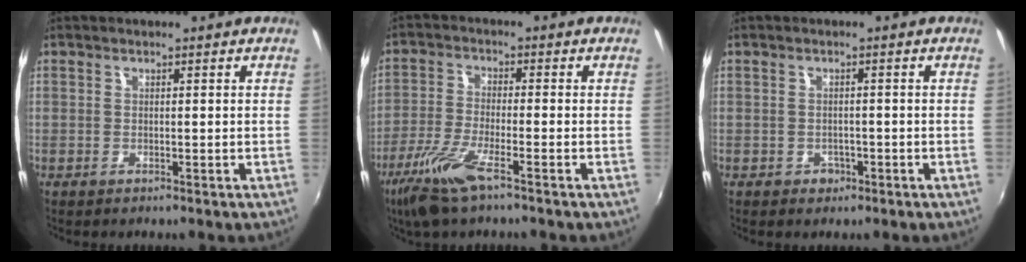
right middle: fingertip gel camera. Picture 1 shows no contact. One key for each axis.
{"total": 8.9, "fx": -5.7, "fy": 1.3, "fz": 6.8, "tx": -0.153, "ty": -0.019, "tz": -0.113}
{"total": 2.2, "fx": -1.0, "fy": 1.9, "fz": 0.5, "tx": -0.011, "ty": -0.001, "tz": -0.012}